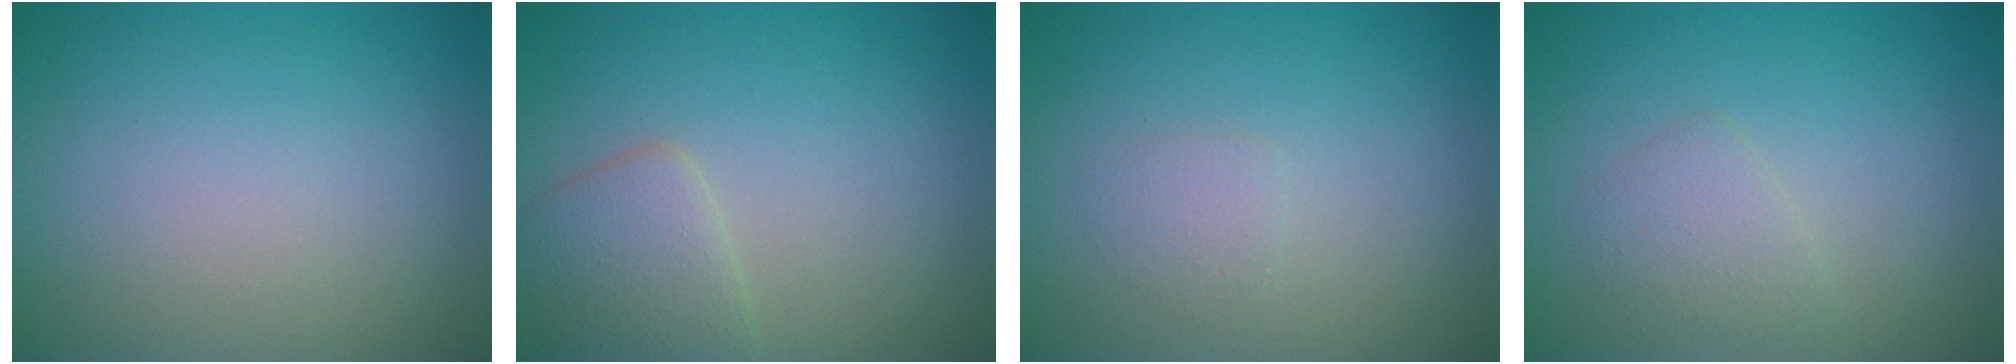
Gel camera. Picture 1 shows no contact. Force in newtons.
{"total": 2.9, "press": 2.9, "slide": 0.1}
{"total": 1.1, "press": 1.1, "slide": 0.0}
{"total": 1.7, "press": 1.7, "slide": 0.2}